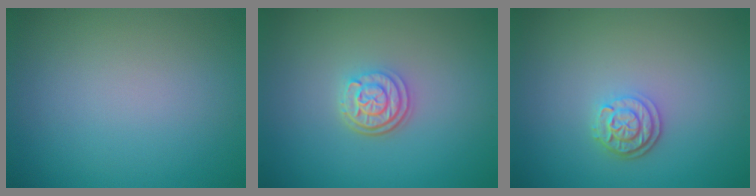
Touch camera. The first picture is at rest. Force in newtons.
{"total": 2.9, "press": 2.4, "slide": 1.7}
{"total": 2.6, "press": 2.2, "slide": 1.4}